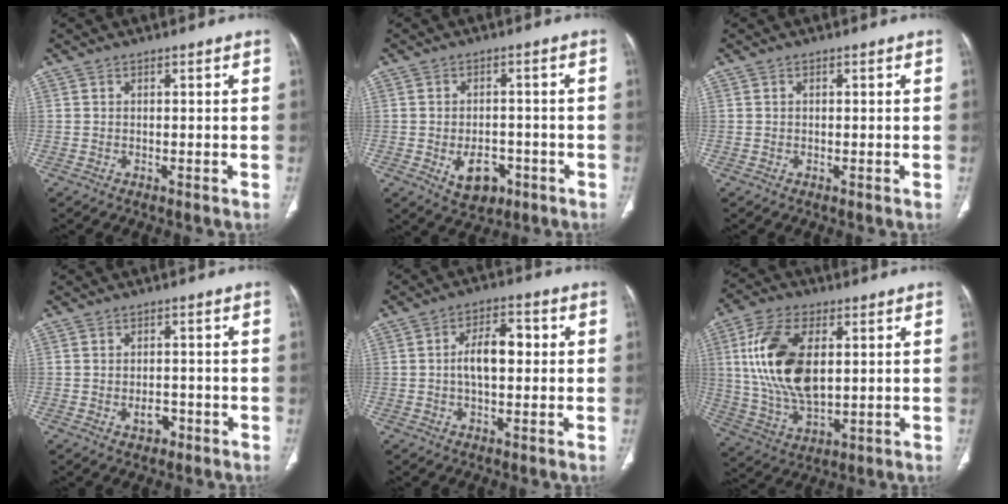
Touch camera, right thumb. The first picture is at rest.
{"total": 6.8, "force": [-2.5, 4.6, 4.3], "torque": [-0.045, 0.012, -0.029]}
{"total": 0.0}
{"total": 2.7, "force": [-1.0, 1.9, 1.7], "torque": [-0.016, 0.007, -0.010]}
{"total": 7.9, "force": [0.4, 4.2, 6.6], "torque": [-0.105, 0.019, 0.001]}
{"total": 17.4, "force": [3.2, 9.2, 14.5], "torque": [-0.284, -0.007, 0.066]}